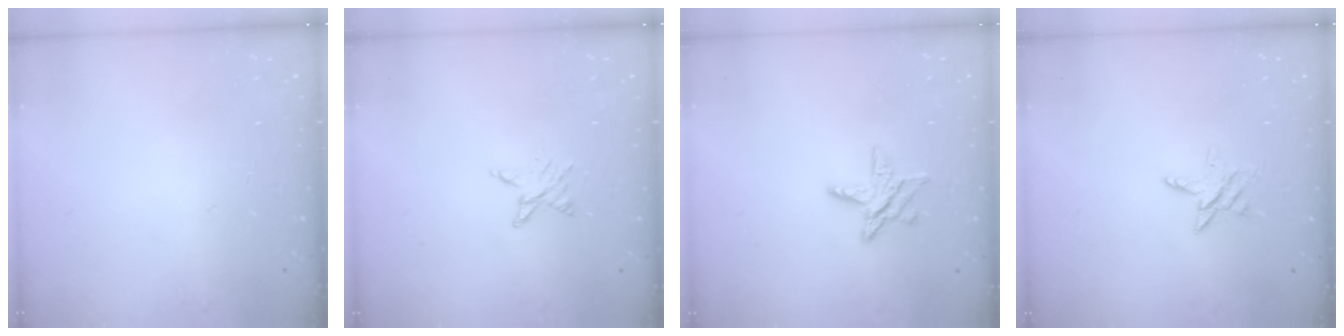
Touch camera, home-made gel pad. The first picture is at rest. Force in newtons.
{"total": 3.9, "press": 3.9, "slide": 0.4}
{"total": 8.6, "press": 8.6, "slide": 0.5}
{"total": 6.2, "press": 6.2, "slide": 0.4}